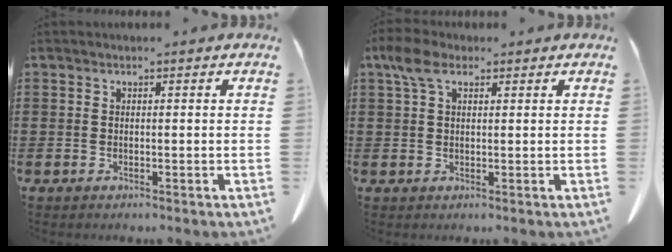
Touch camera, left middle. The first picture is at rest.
{"total": 4.4, "force": [2.1, 2.3, 3.1], "torque": [-0.069, 0.011, 0.038]}